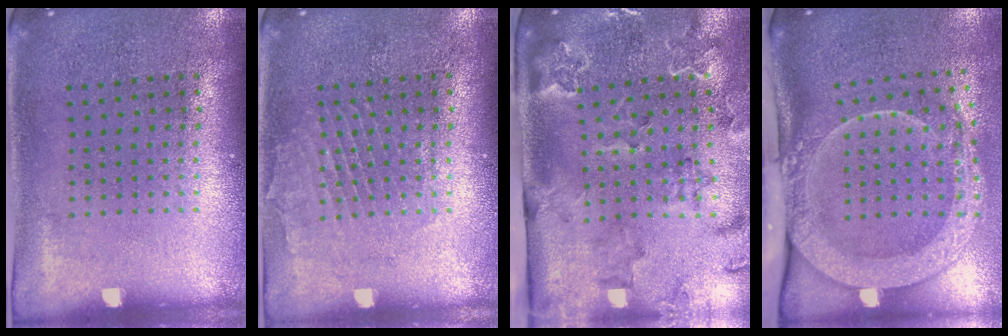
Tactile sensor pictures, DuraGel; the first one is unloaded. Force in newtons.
{"total": 1.2, "press": 1.2, "slide": 0.1}
{"total": 2.3, "press": 2.3, "slide": 0.2}
{"total": 3.0, "press": 2.1, "slide": 2.1}